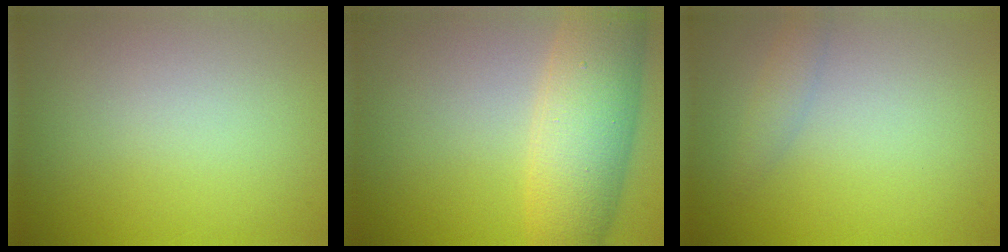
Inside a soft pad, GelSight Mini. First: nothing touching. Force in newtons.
{"total": 7.4, "press": 7.4, "slide": 0.2}
{"total": 1.3, "press": 1.3, "slide": 0.0}